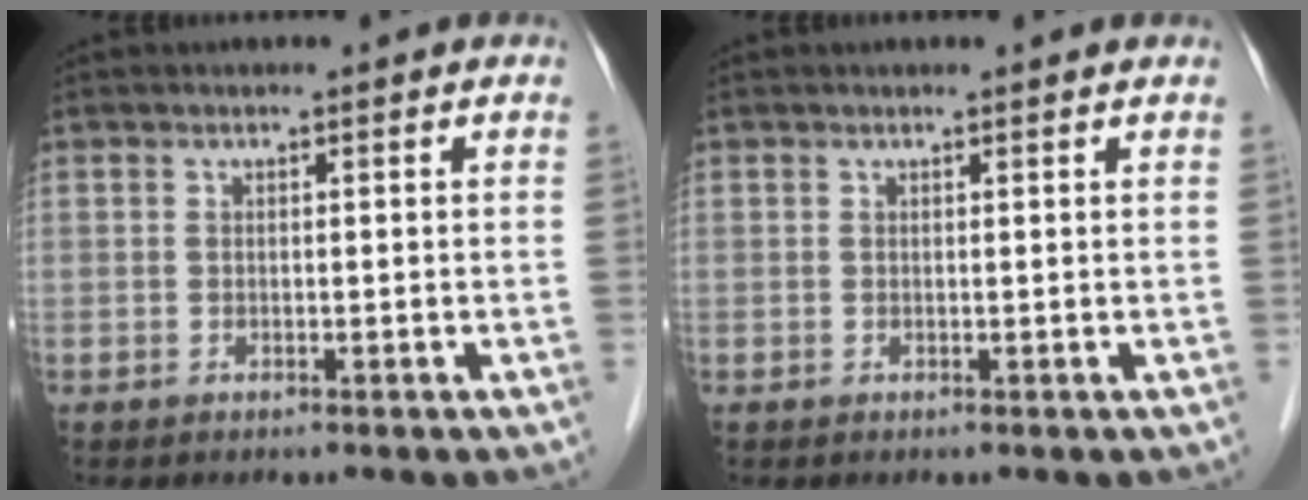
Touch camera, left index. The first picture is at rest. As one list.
[{"total": 1.4, "force": [1.4, 0.0, 0.3], "torque": [-0.014, 0.007, 0.015]}]